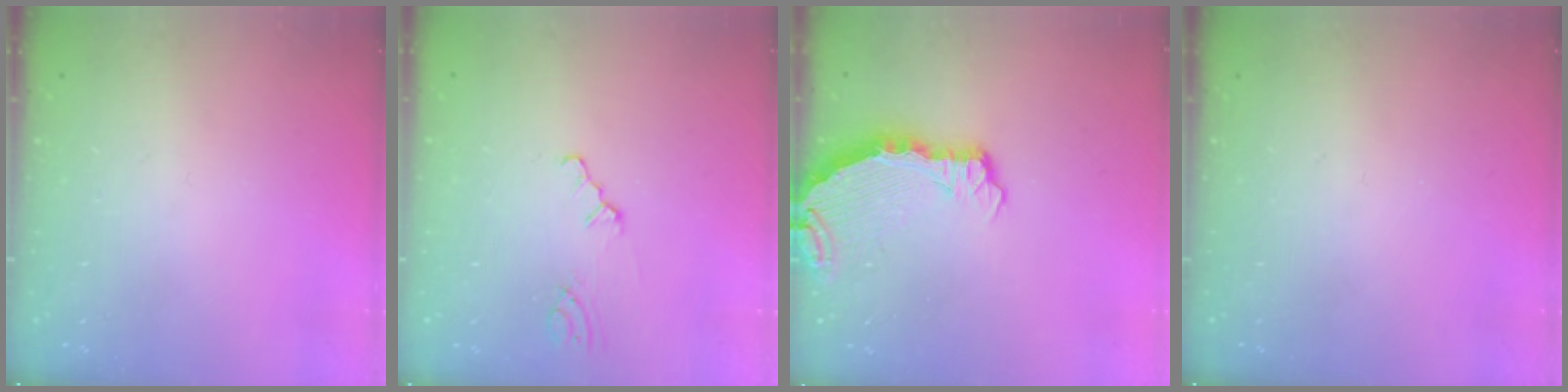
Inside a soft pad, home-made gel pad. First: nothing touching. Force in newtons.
{"total": 1.1, "press": 1.1, "slide": 0.3}
{"total": 5.4, "press": 5.3, "slide": 0.6}
{"total": 0.0}